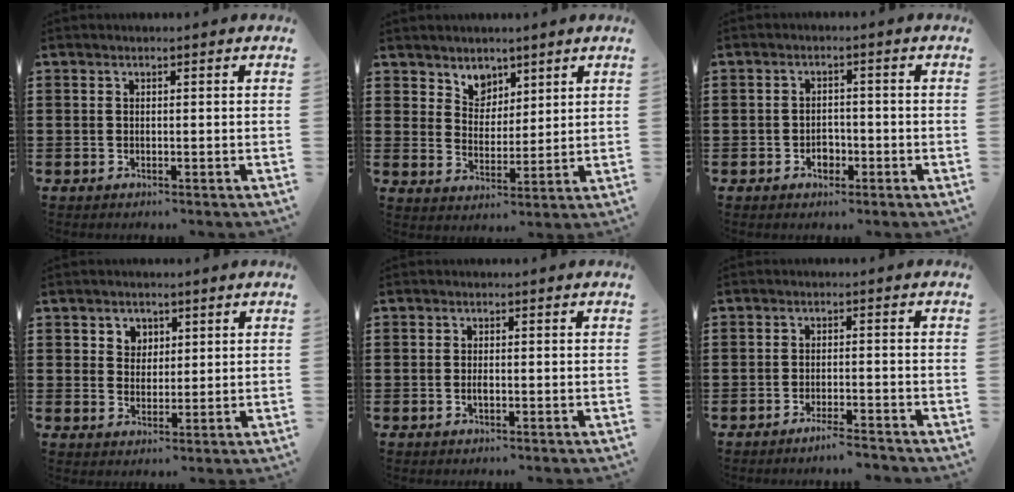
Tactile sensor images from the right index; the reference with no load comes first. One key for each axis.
{"total": 4.6, "fx": 3.5, "fy": 3.0, "fz": 0.1, "tx": -0.023, "ty": 0.002, "tz": 0.066}
{"total": 2.4, "fx": -1.2, "fy": 1.6, "fz": 1.4, "tx": -0.029, "ty": 0.000, "tz": -0.022}
{"total": 3.0, "fx": 1.6, "fy": 2.5, "fz": 0.3, "tx": -0.018, "ty": 0.012, "tz": 0.028}
{"total": 1.1, "fx": -0.3, "fy": 0.4, "fz": 0.9, "tx": -0.019, "ty": -0.005, "tz": -0.005}
{"total": 2.7, "fx": -2.4, "fy": 0.0, "fz": 1.3, "tx": -0.021, "ty": 0.004, "tz": -0.046}